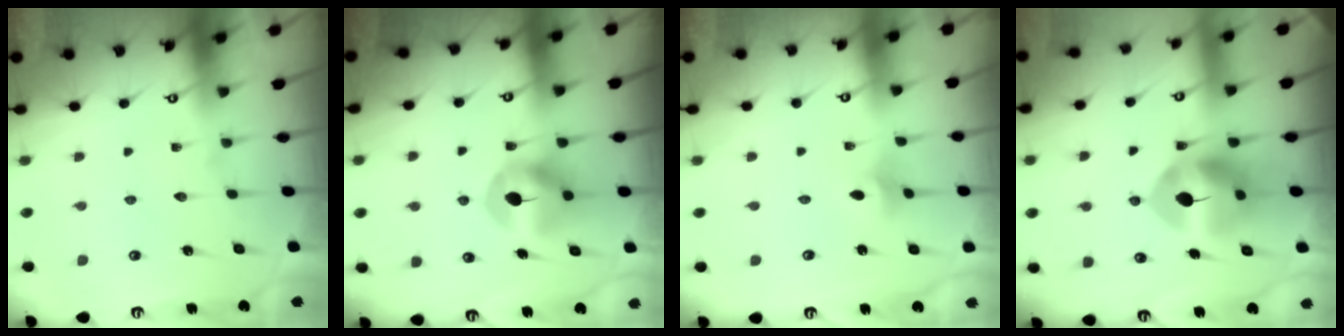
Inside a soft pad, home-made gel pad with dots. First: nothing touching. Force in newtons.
{"total": 8.4, "press": 8.3, "slide": 1.2}
{"total": 2.9, "press": 2.8, "slide": 0.6}
{"total": 9.8, "press": 9.7, "slide": 1.3}